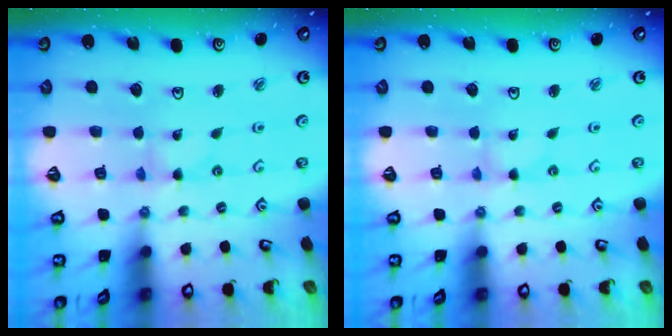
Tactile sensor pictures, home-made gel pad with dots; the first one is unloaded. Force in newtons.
{"total": 0.0}